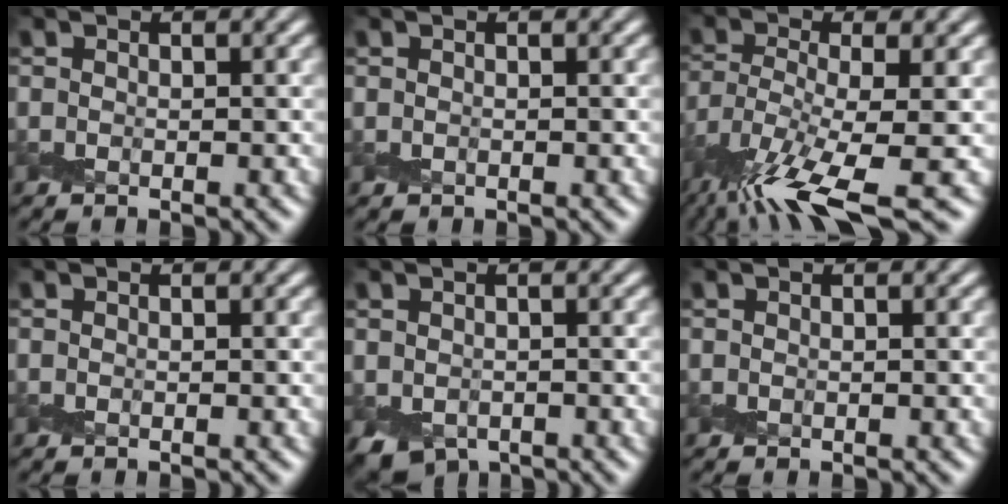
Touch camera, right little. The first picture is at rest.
{"total": 0.0}
{"total": 9.4, "force": [-6.2, 1.6, 6.8], "torque": [-0.128, -0.015, -0.122]}
{"total": 0.0}
{"total": 1.8, "force": [-0.3, 1.5, 0.9], "torque": [-0.017, -0.004, -0.008]}
{"total": 0.0}